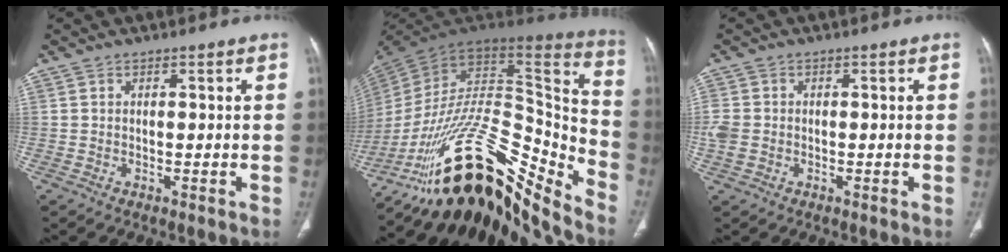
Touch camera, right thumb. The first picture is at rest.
{"total": 32.8, "force": [-20.4, 12.0, 22.8], "torque": [-0.330, 0.089, -0.327]}
{"total": 3.8, "force": [-0.5, 3.1, 2.2], "torque": [-0.061, 0.003, -0.008]}